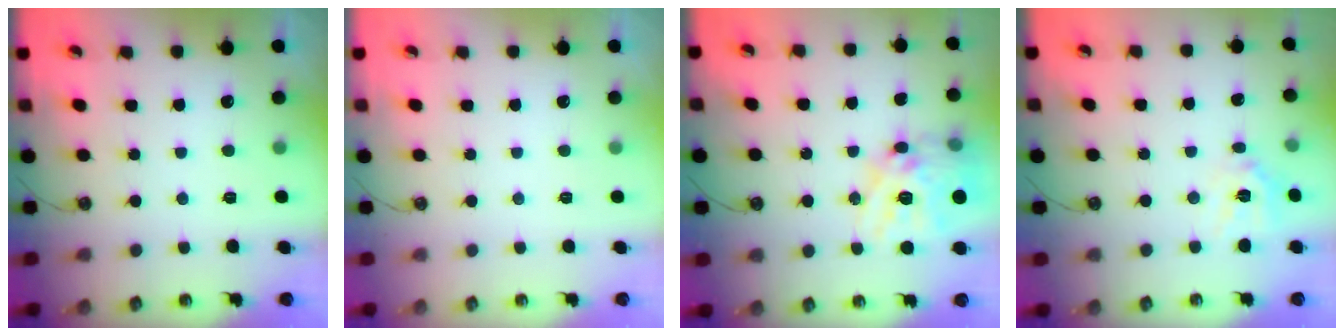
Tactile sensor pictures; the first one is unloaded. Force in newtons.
{"total": 0.0}
{"total": 17.8, "press": 17.7, "slide": 1.6}
{"total": 10.8, "press": 10.8, "slide": 1.1}